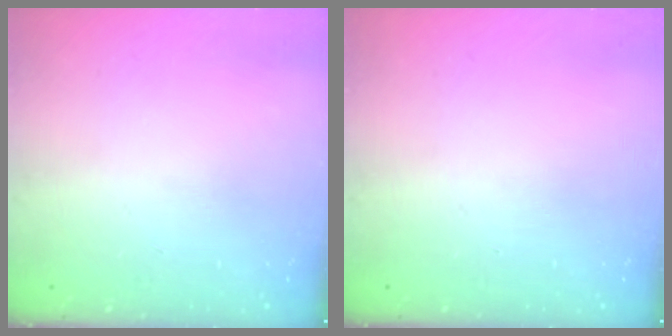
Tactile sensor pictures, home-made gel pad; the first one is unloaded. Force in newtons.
{"total": 0.0}